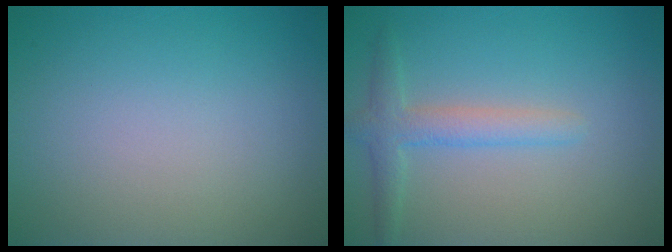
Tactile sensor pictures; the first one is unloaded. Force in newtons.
{"total": 2.5, "press": 2.5, "slide": 0.1}